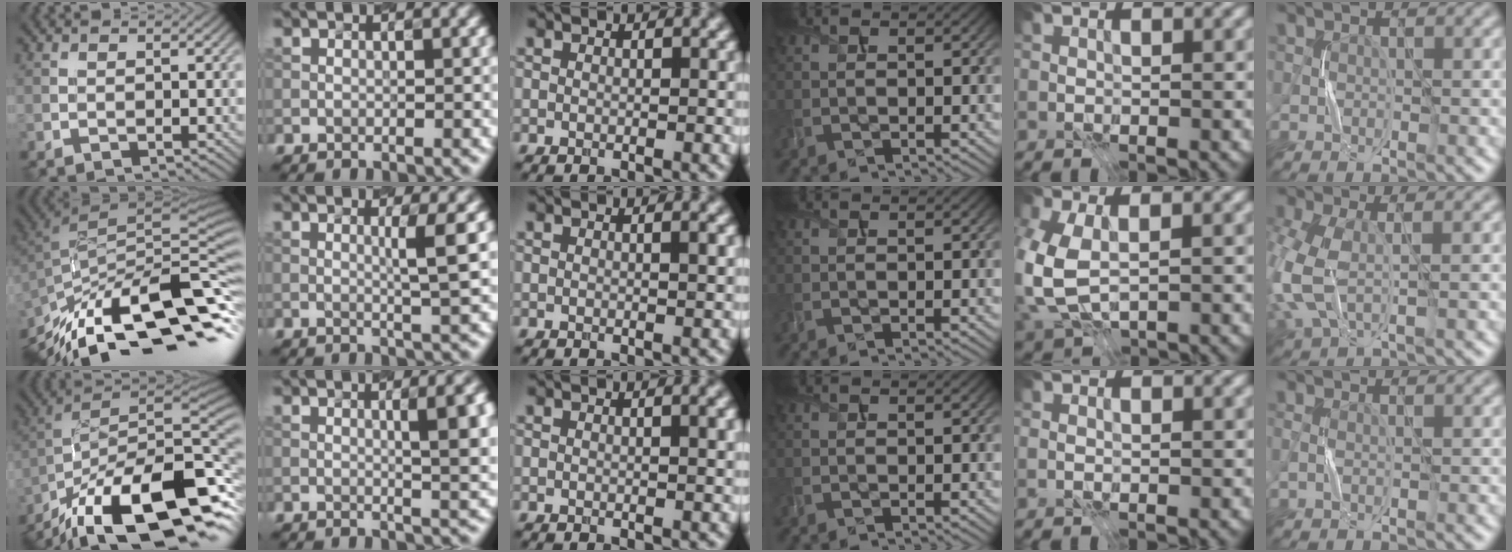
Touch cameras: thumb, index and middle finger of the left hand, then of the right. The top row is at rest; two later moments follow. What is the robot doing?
{"motion": "press", "object": "syringe"}